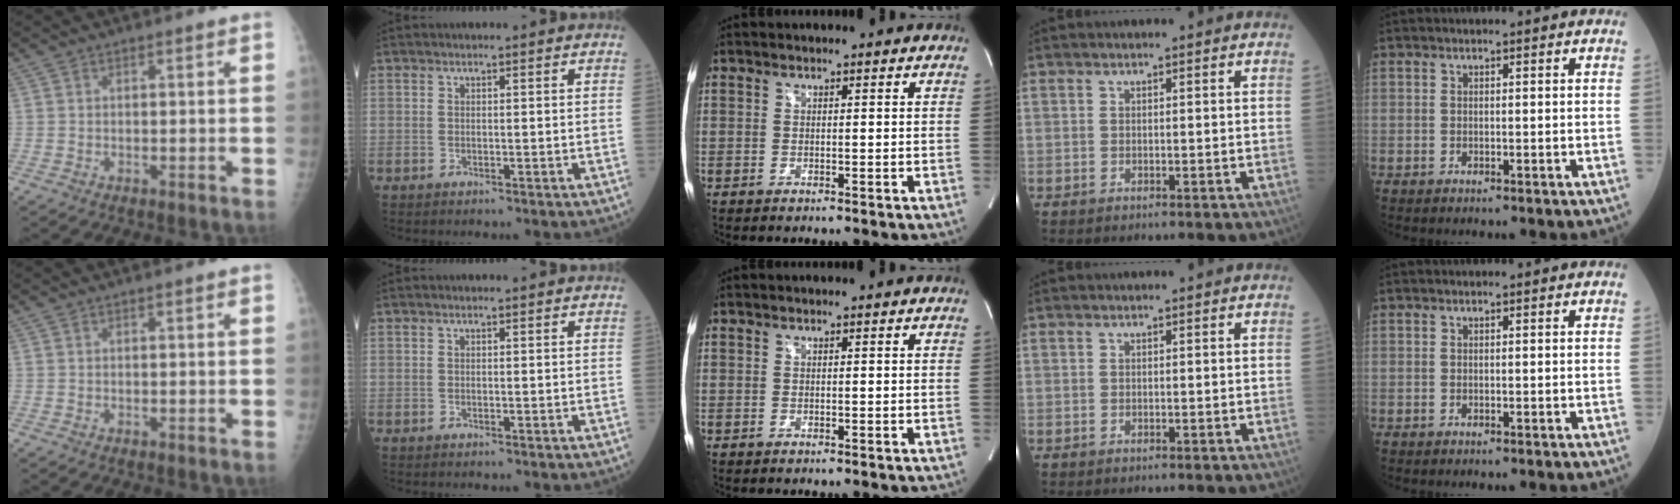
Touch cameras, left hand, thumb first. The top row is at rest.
{}